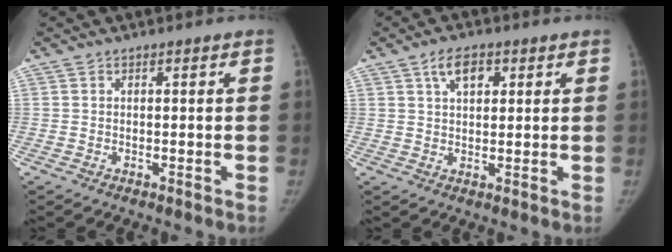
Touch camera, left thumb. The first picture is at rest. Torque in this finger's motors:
{"motor_torque": [0.17, 0.01, 0.82, -0.47, 0.19]}